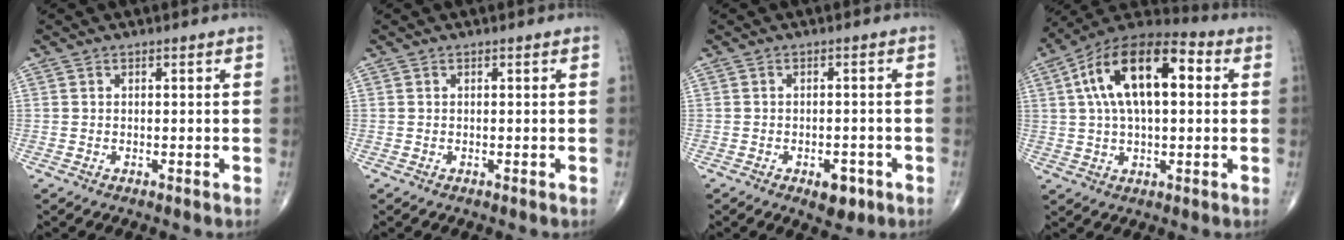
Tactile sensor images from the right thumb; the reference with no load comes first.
{"total": 0.0}
{"total": 4.2, "force": [-2.1, 2.3, 2.9], "torque": [-0.026, 0.007, -0.023]}
{"total": 18.4, "force": [3.9, 8.9, 15.6], "torque": [-0.261, 0.028, 0.054]}